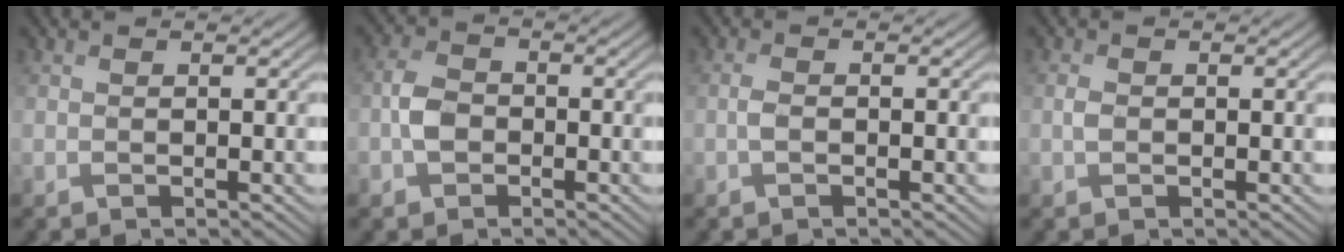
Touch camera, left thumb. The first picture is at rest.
{"total": 3.0, "force": [-0.7, 2.3, 1.8], "torque": [-0.042, 0.009, -0.022]}
{"total": 0.7, "force": [0.1, 0.0, 0.7], "torque": [-0.015, 0.007, -0.004]}
{"total": 0.9, "force": [0.4, 0.5, 0.6], "torque": [-0.015, 0.006, 0.004]}